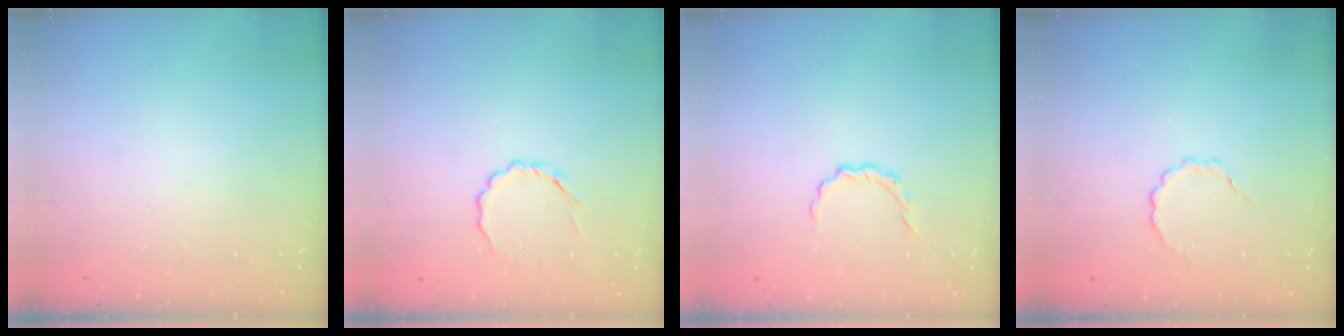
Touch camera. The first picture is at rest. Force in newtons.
{"total": 4.3, "press": 4.1, "slide": 1.4}
{"total": 3.3, "press": 3.1, "slide": 1.1}
{"total": 2.4, "press": 2.2, "slide": 0.9}